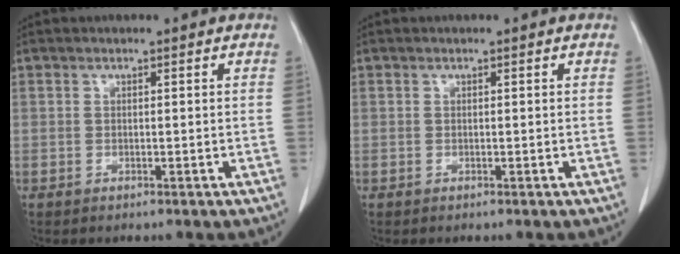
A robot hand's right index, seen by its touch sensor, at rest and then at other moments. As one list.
[{"total": 0.0}]